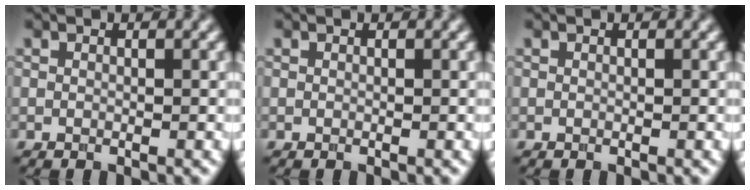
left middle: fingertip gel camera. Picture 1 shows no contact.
{"total": 0.0}
{"total": 0.0}